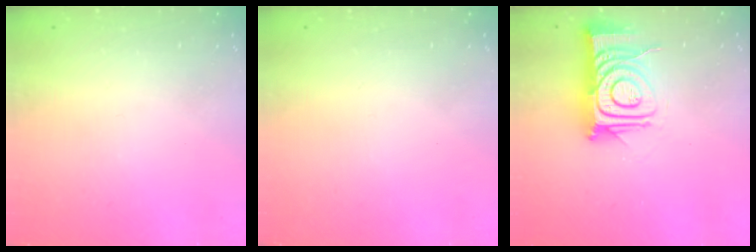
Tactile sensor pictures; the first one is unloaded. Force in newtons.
{"total": 1.7, "press": 1.6, "slide": 0.1}
{"total": 14.8, "press": 14.7, "slide": 1.0}